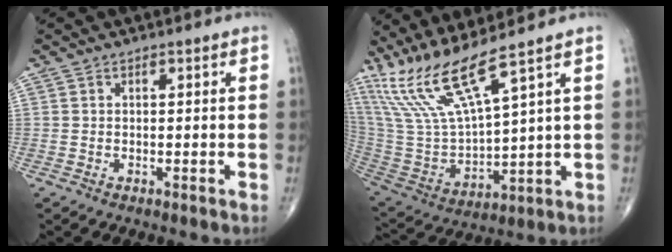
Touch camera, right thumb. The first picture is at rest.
{"total": 14.5, "force": [11.0, 0.3, 9.4], "torque": [-0.204, -0.058, 0.237]}